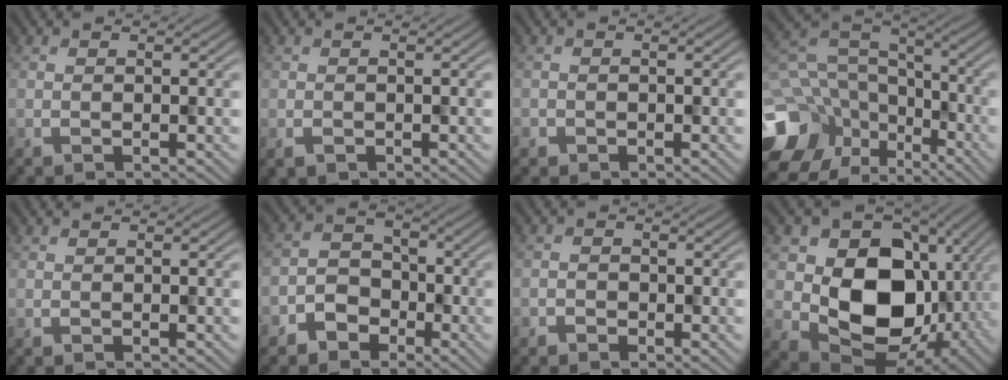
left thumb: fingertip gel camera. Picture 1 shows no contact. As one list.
[{"total": 1.1, "force": [-0.6, 0.9, 0.1], "torque": [-0.003, -0.007, -0.006]}, {"total": 0.9, "force": [-0.5, 0.6, -0.5], "torque": [0.012, -0.004, -0.006]}, {"total": 13.7, "force": [-6.1, 10.4, 6.5], "torque": [-0.191, -0.035, -0.085]}, {"total": 0.0}, {"total": 4.9, "force": [-3.2, 3.6, 0.9], "torque": [-0.009, 0.002, -0.066]}, {"total": 1.2, "force": [-0.8, 0.7, -0.6], "torque": [0.016, -0.001, -0.014]}, {"total": 12.7, "force": [1.4, 10.0, 7.6], "torque": [-0.128, -0.030, 0.035]}]